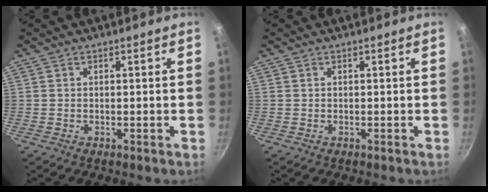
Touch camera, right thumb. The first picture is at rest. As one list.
[{"total": 0.0}]